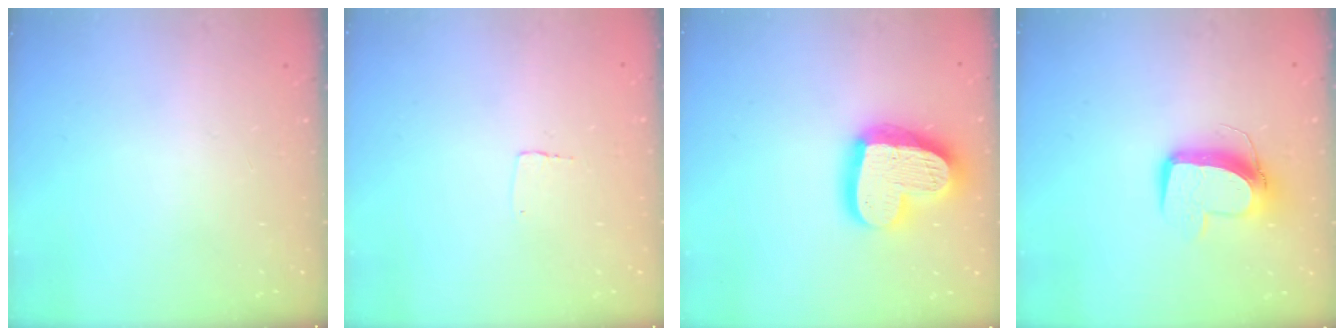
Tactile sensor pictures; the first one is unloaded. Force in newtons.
{"total": 2.3, "press": 2.3, "slide": 0.1}
{"total": 21.7, "press": 21.6, "slide": 2.0}
{"total": 10.7, "press": 10.6, "slide": 1.1}